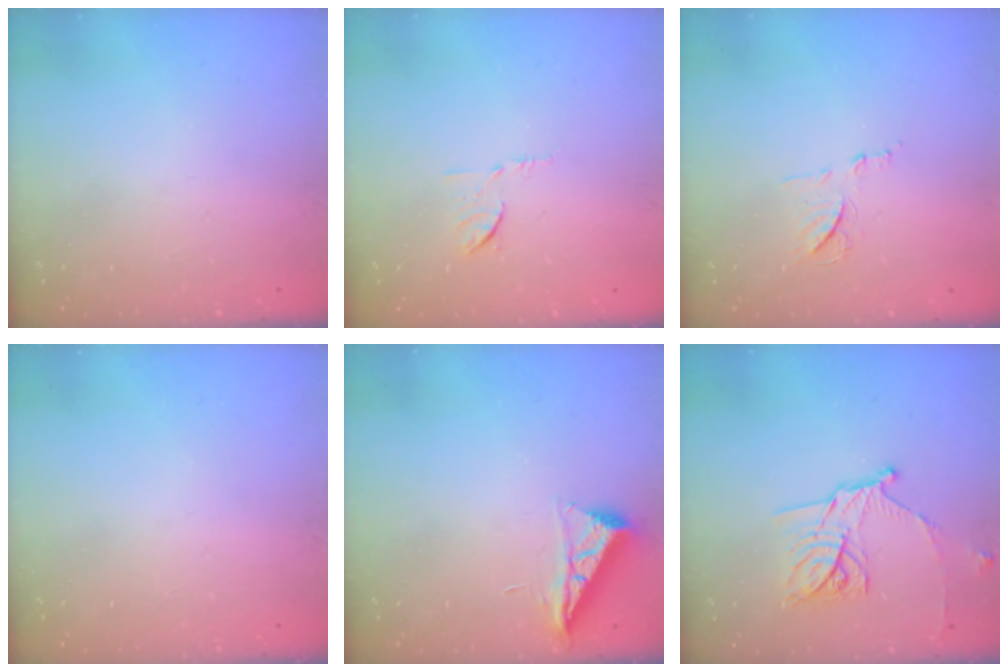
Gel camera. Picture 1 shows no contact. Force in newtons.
{"total": 6.1, "press": 6.1, "slide": 0.7}
{"total": 7.6, "press": 7.6, "slide": 0.6}
{"total": 0.0}
{"total": 6.5, "press": 6.4, "slide": 0.9}
{"total": 13.5, "press": 13.5, "slide": 0.1}